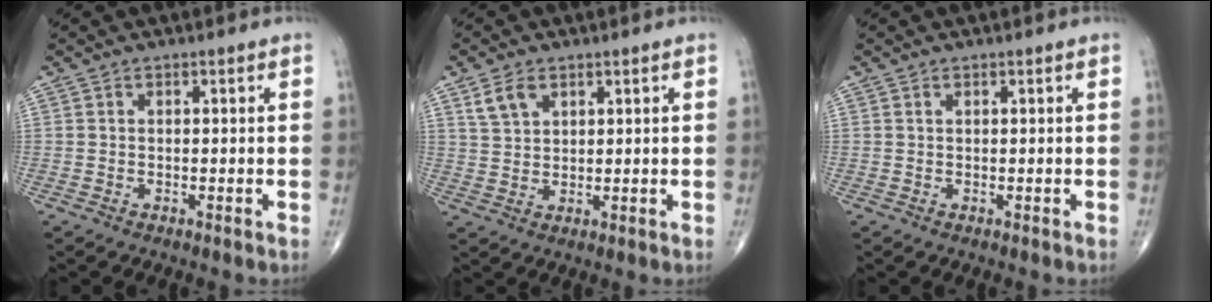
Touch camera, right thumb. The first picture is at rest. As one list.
[{"total": 4.4, "force": [2.5, 2.6, 2.4], "torque": [-0.041, -0.007, 0.054]}, {"total": 0.0}]